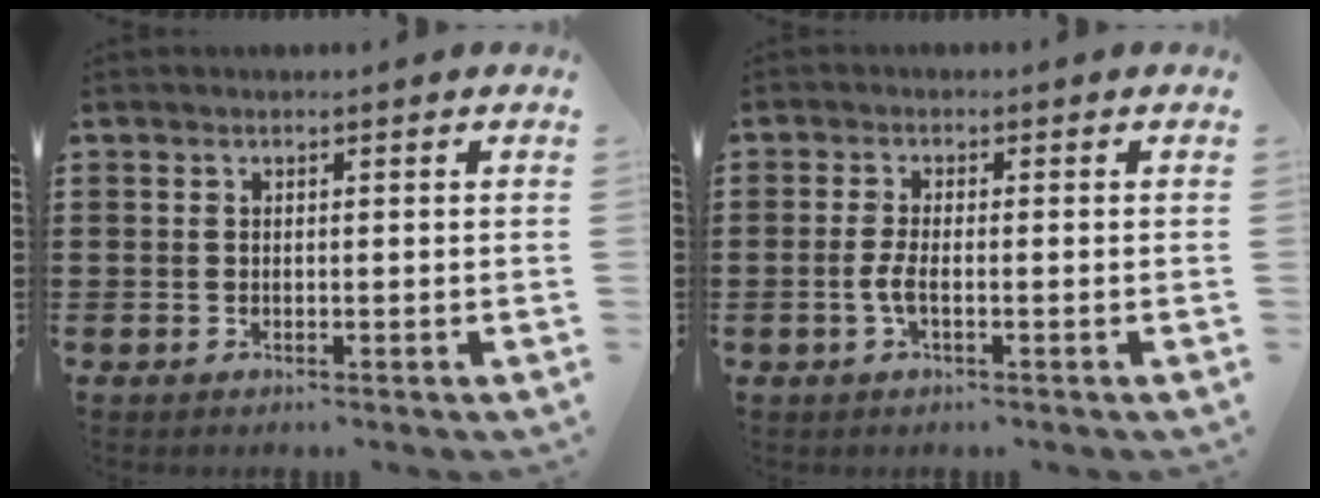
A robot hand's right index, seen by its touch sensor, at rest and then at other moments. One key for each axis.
{"total": 2.7, "fx": -0.9, "fy": 0.6, "fz": 2.4, "tx": -0.066, "ty": -0.007, "tz": -0.023}